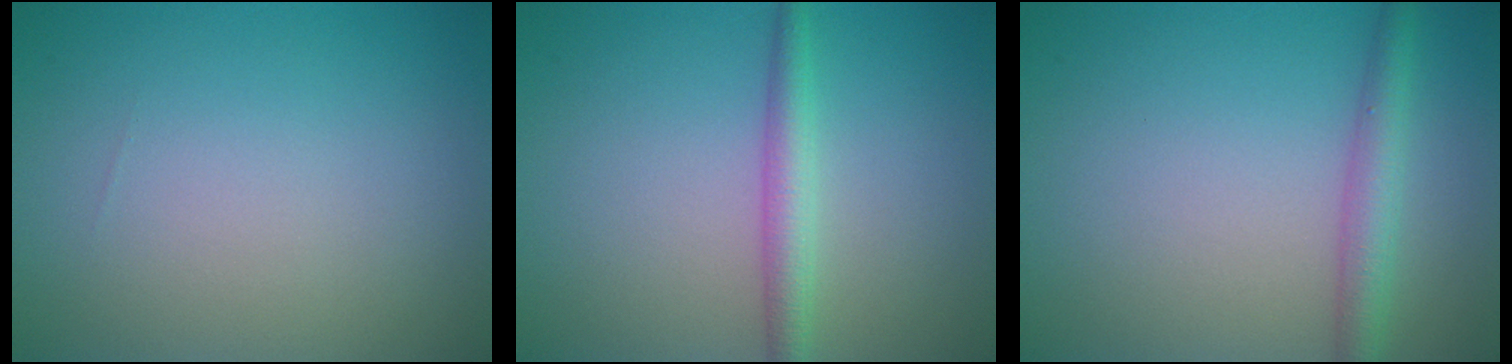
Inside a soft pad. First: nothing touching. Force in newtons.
{"total": 2.5, "press": 2.5, "slide": 0.1}
{"total": 2.9, "press": 2.9, "slide": 0.1}